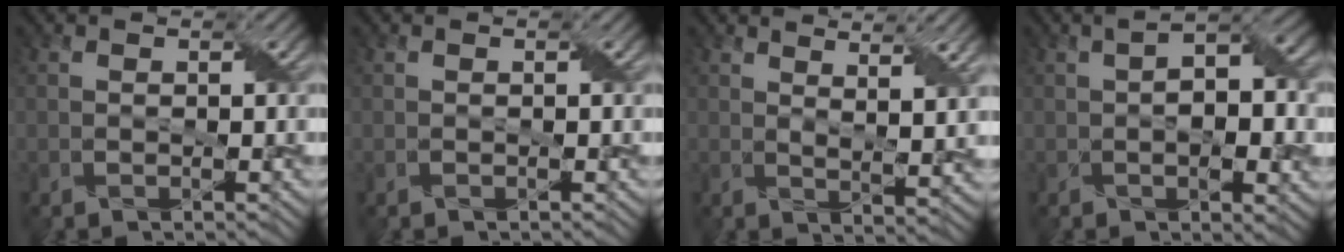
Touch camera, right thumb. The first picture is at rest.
{"total": 0.0}
{"total": 5.4, "force": [3.5, 0.9, 4.0], "torque": [-0.072, -0.004, 0.062]}
{"total": 7.3, "force": [0.1, 3.7, 6.3], "torque": [-0.095, -0.003, 0.006]}